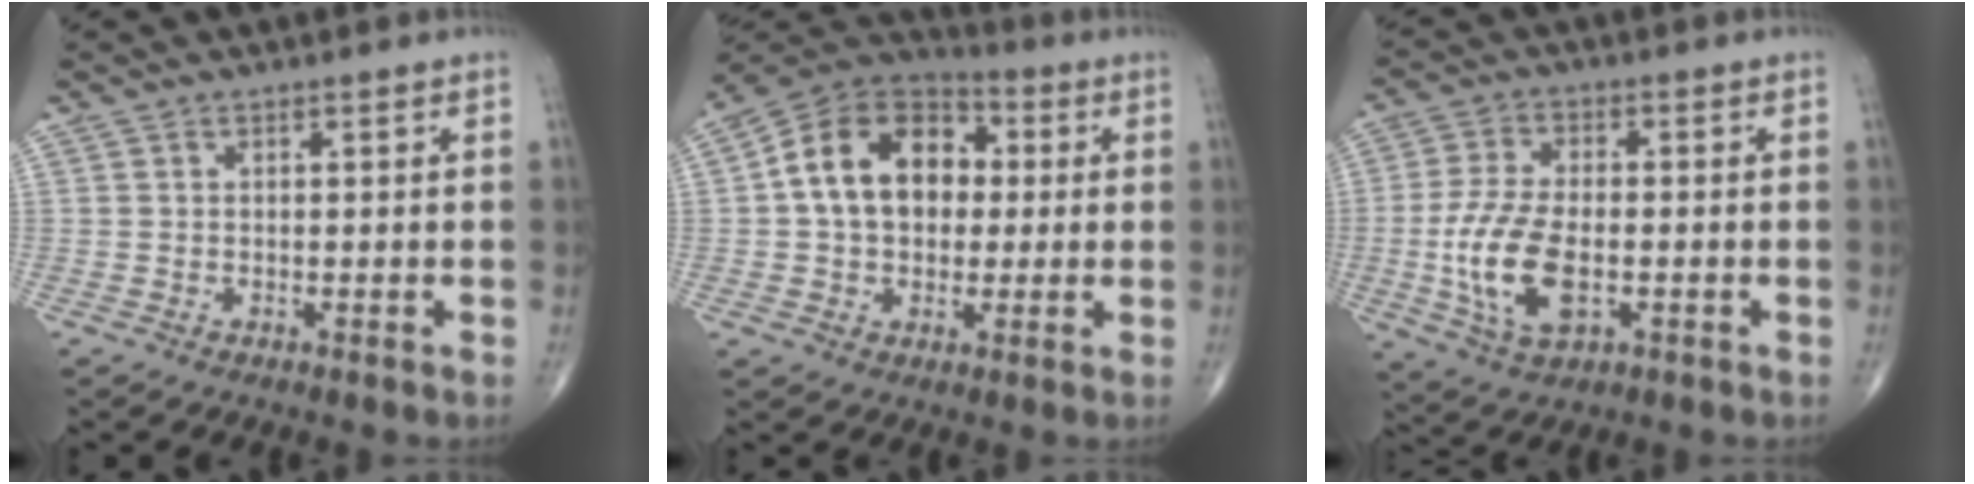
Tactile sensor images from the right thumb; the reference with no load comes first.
{"total": 16.3, "force": [1.7, 11.7, 11.2], "torque": [-0.155, 0.028, 0.018]}
{"total": 12.6, "force": [-2.4, 6.6, 10.5], "torque": [-0.214, 0.004, -0.040]}